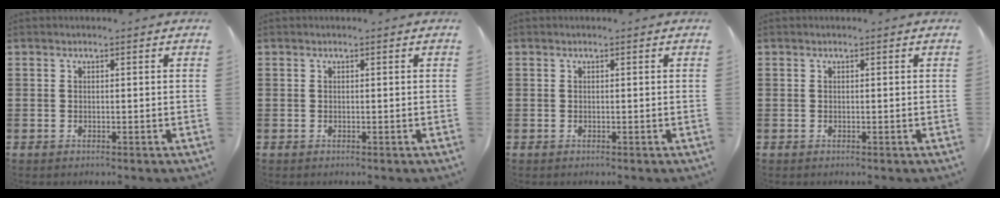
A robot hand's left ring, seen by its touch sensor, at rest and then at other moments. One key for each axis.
{"total": 0.0}
{"total": 0.0}
{"total": 0.0}